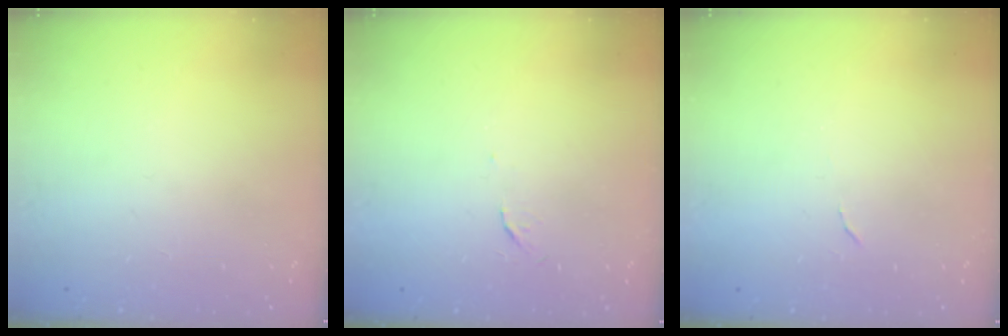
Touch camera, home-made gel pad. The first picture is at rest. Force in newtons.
{"total": 3.2, "press": 3.2, "slide": 0.4}
{"total": 3.7, "press": 3.7, "slide": 0.2}